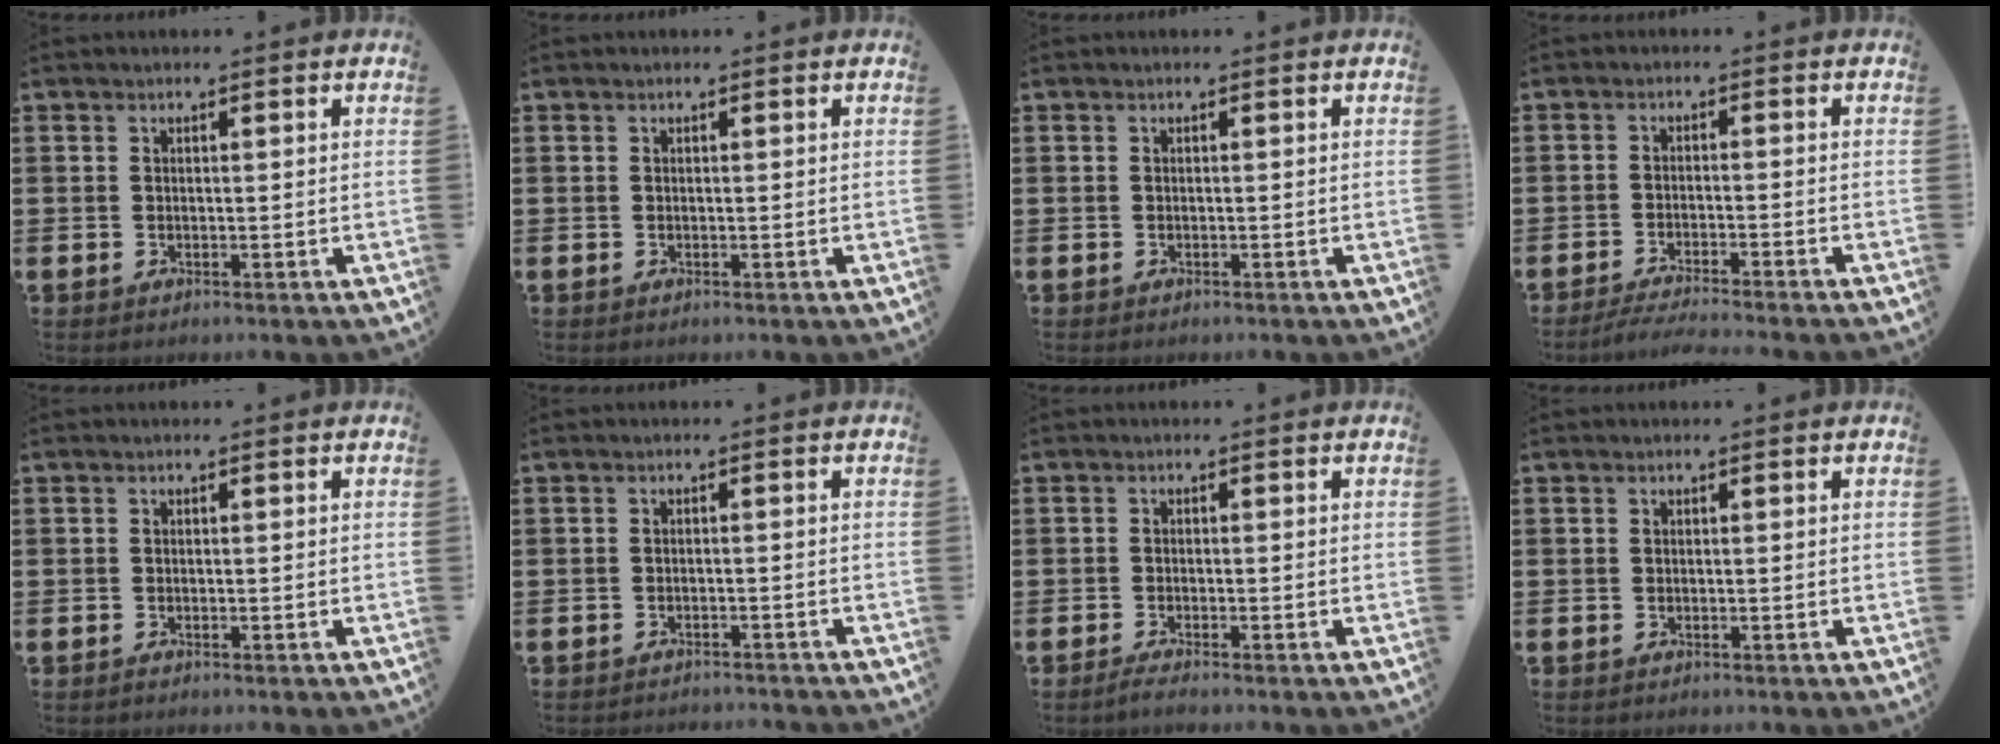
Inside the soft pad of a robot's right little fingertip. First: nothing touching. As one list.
[{"total": 0.0}, {"total": 0.0}, {"total": 2.5, "force": [-2.2, -0.3, 1.1], "torque": [-0.016, 0.000, -0.041]}, {"total": 0.0}, {"total": 1.0, "force": [-1.0, -0.1, -0.1], "torque": [-0.001, 0.003, -0.020]}, {"total": 1.0, "force": [-0.6, 0.0, 0.7], "torque": [-0.012, -0.002, -0.011]}, {"total": 0.0}]